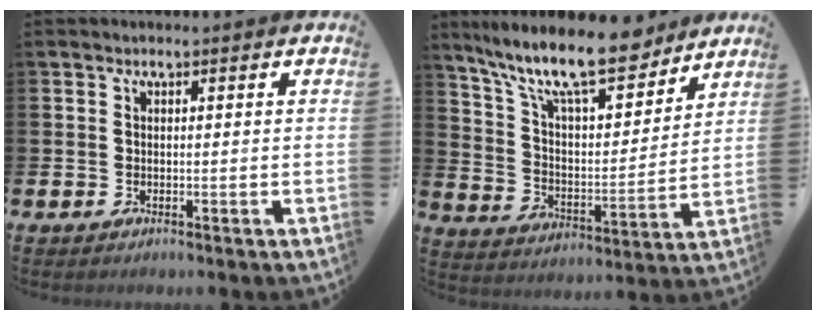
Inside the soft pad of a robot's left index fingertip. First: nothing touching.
{"total": 13.2, "force": [11.2, 3.2, 6.4], "torque": [-0.153, -0.063, 0.195]}